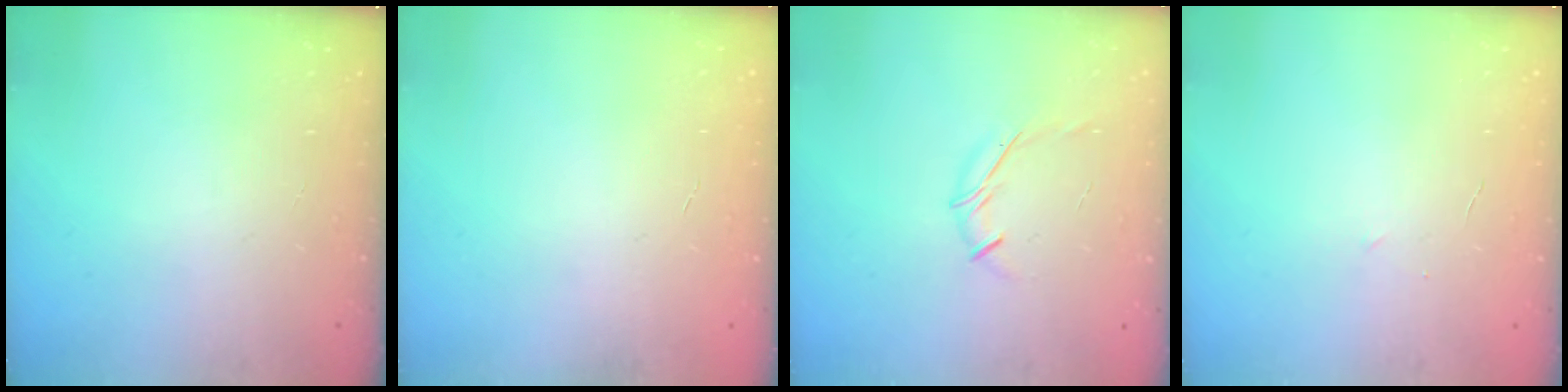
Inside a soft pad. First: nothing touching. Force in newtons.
{"total": 0.0}
{"total": 5.8, "press": 5.7, "slide": 1.2}
{"total": 2.2, "press": 2.1, "slide": 0.6}